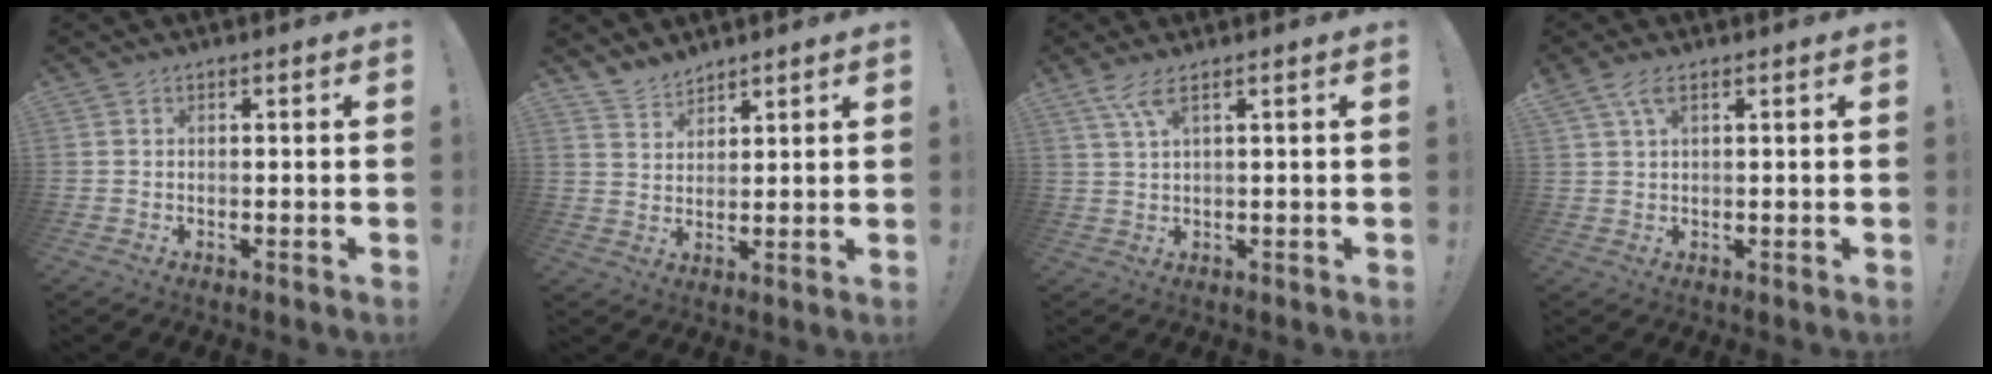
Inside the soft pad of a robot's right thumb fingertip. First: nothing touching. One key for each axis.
{"total": 4.9, "fx": 4.6, "fy": 1.7, "fz": 0.6, "tx": -0.018, "ty": -0.032, "tz": 0.088}
{"total": 4.2, "fx": 2.5, "fy": 0.6, "fz": 3.3, "tx": -0.072, "ty": -0.006, "tz": 0.045}
{"total": 3.6, "fx": 1.8, "fy": 1.2, "fz": 2.8, "tx": -0.061, "ty": 0.001, "tz": 0.034}